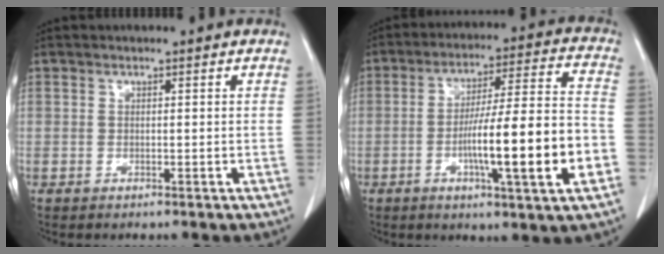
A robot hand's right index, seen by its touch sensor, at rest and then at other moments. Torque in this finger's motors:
{"motor_torque": [2.07, -0.07, 1.05, 0.16]}